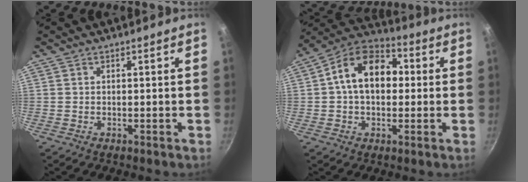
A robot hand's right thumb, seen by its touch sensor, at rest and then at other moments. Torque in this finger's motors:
{"motor_torque": [0.51, 2.96, 1.03, -0.17, 0.11]}